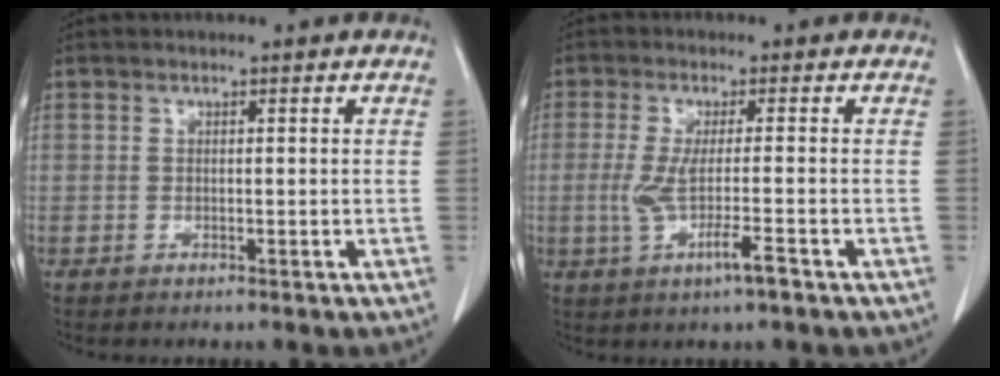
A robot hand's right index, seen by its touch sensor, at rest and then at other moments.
{"total": 6.0, "force": [-2.2, -0.2, 5.6], "torque": [-0.111, -0.017, -0.040]}